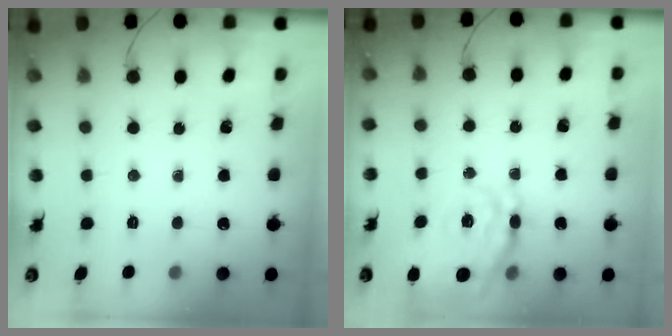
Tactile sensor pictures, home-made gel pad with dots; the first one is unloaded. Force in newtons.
{"total": 25.8, "press": 25.5, "slide": 4.3}